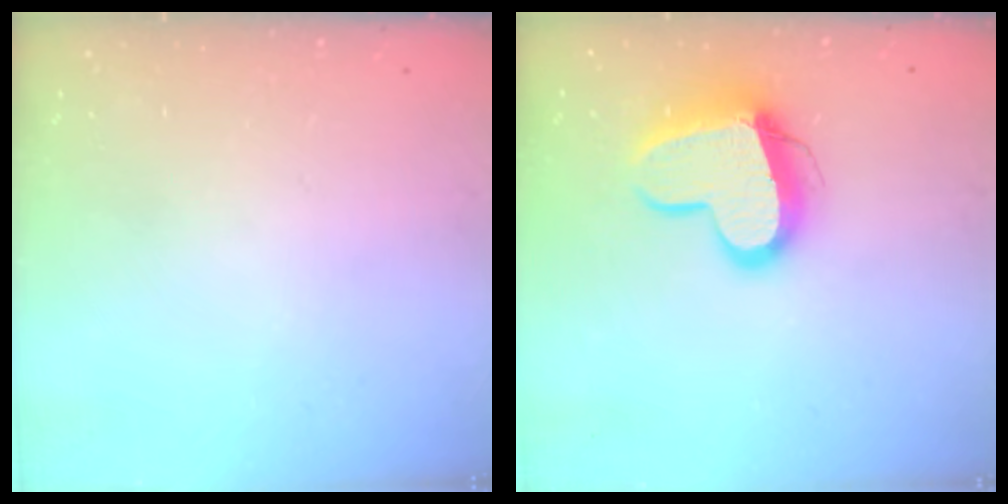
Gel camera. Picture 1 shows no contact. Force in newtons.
{"total": 14.7, "press": 14.6, "slide": 1.3}